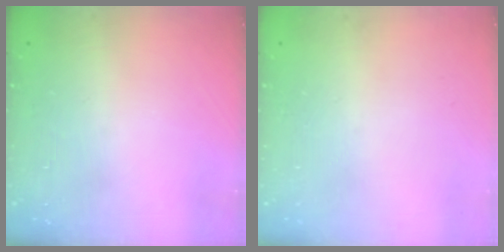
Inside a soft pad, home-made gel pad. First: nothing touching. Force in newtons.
{"total": 0.0}